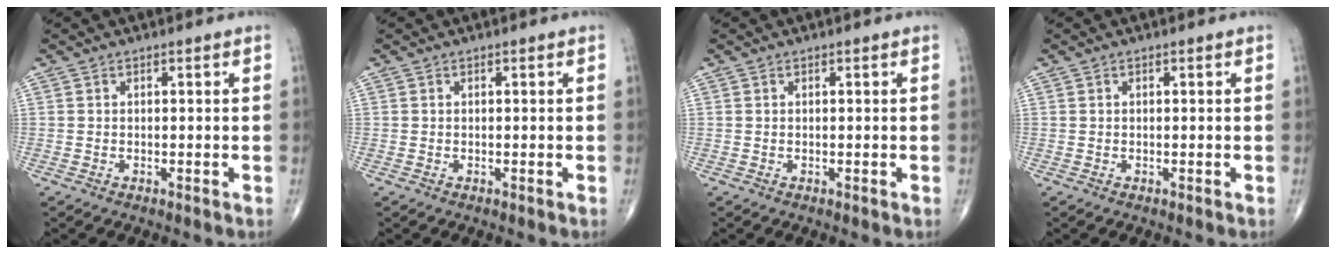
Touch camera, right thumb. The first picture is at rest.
{"total": 0.0}
{"total": 0.0}
{"total": 0.0}